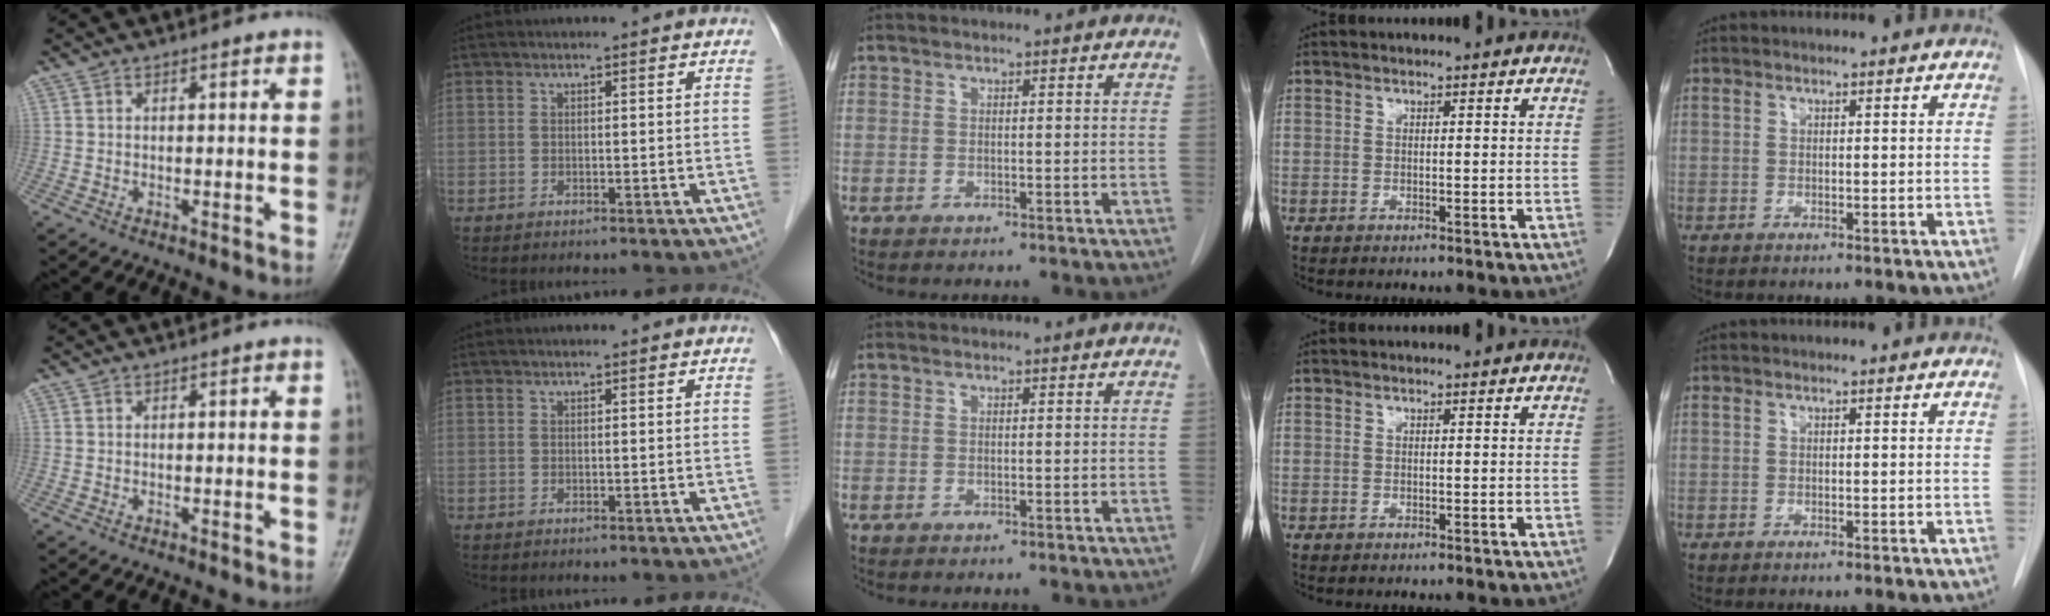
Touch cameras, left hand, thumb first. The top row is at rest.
{}